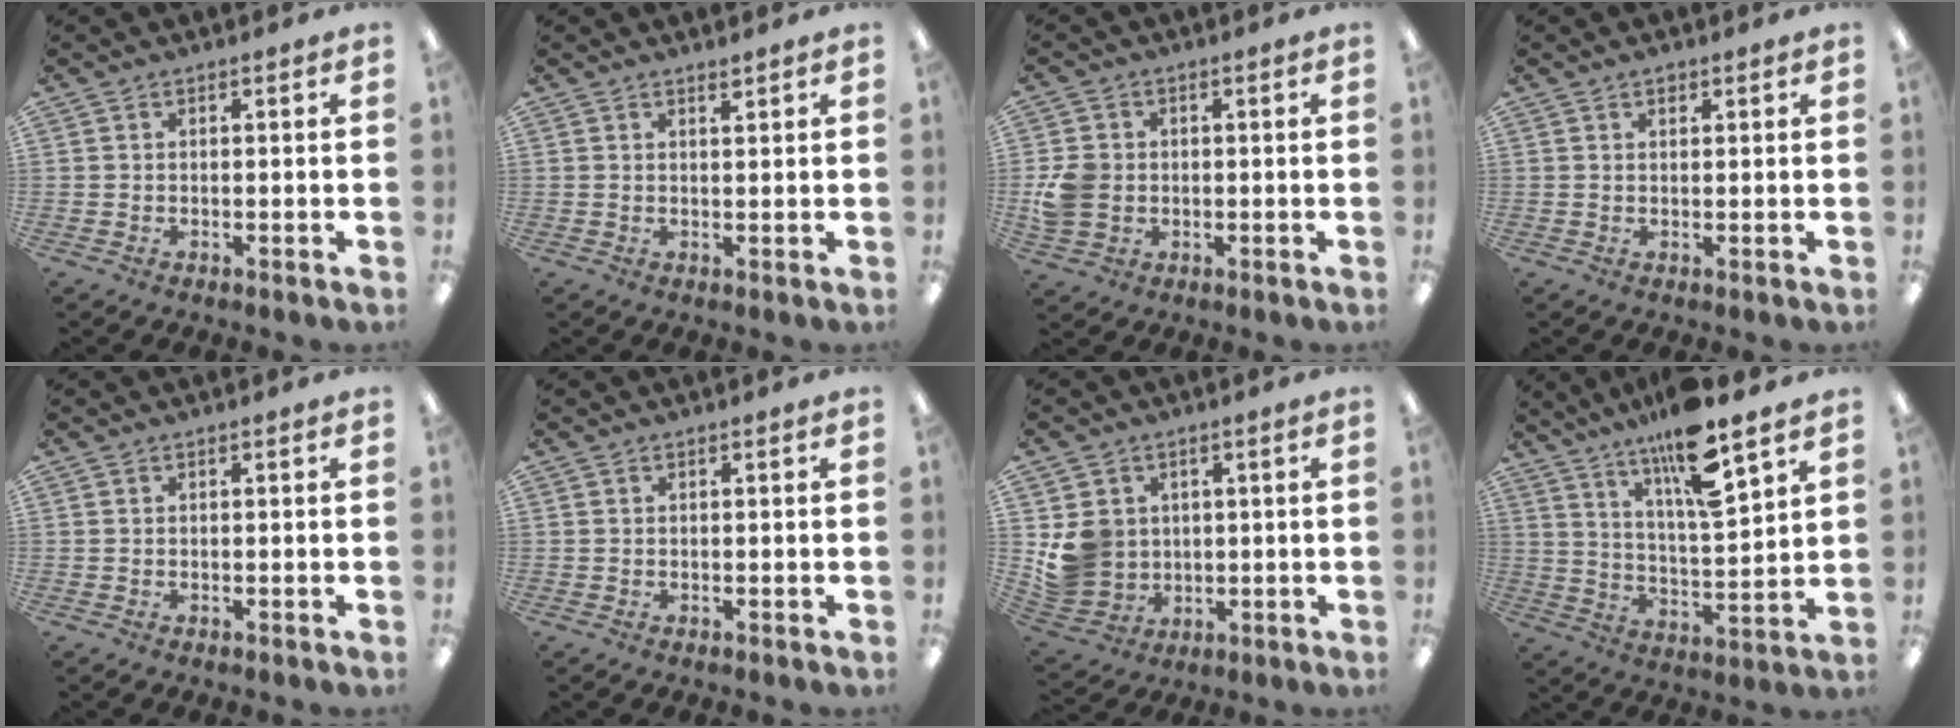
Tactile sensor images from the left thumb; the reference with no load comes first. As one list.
[{"total": 1.3, "force": [1.2, 0.1, 0.4], "torque": [-0.010, -0.002, 0.022]}, {"total": 6.8, "force": [-0.4, 5.9, 3.3], "torque": [-0.058, 0.009, -0.005]}, {"total": 1.1, "force": [0.8, 0.6, 0.5], "torque": [-0.003, -0.002, 0.012]}, {"total": 0.0}, {"total": 0.0}, {"total": 8.4, "force": [1.8, 7.9, 2.2], "torque": [-0.054, -0.002, 0.044]}, {"total": 13.6, "force": [10.5, 1.9, 8.4], "torque": [-0.152, -0.061, 0.174]}]